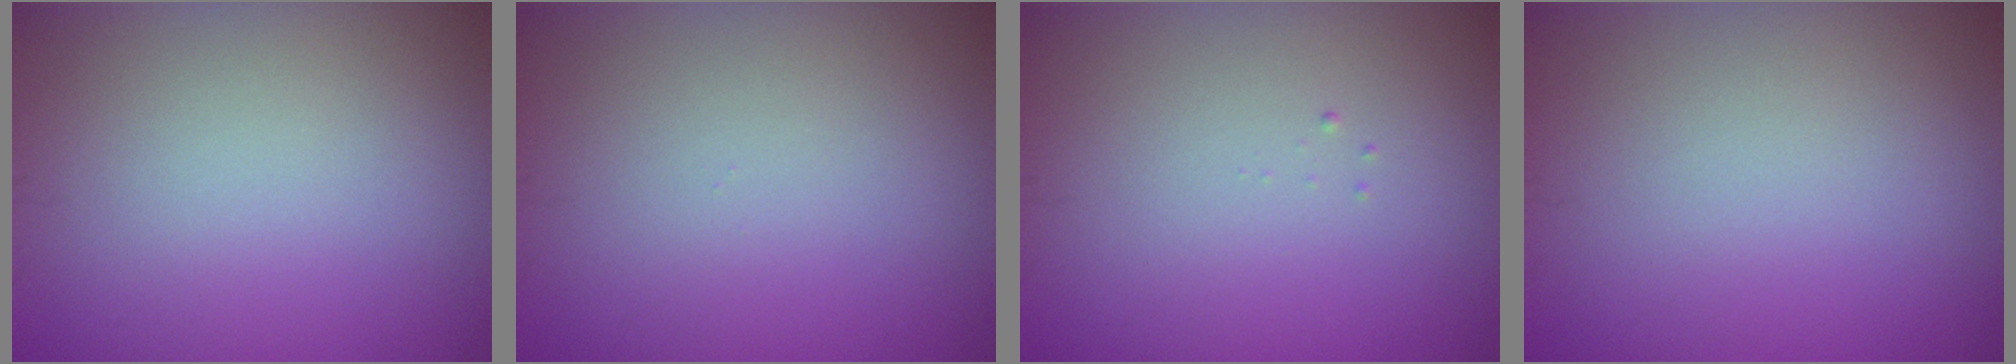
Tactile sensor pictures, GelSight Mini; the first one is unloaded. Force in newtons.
{"total": 0.0}
{"total": 0.0}
{"total": 0.0}